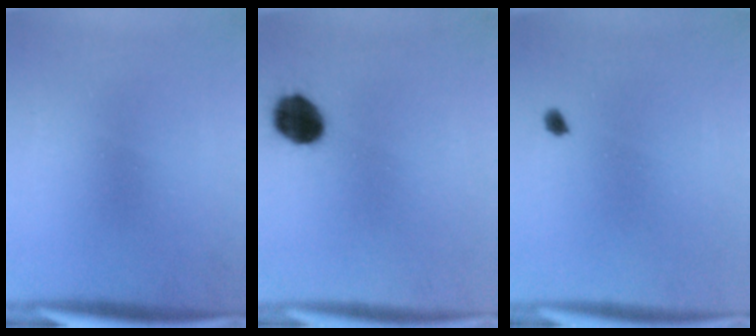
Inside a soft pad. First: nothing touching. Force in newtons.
{"total": 9.3}
{"total": 1.1}